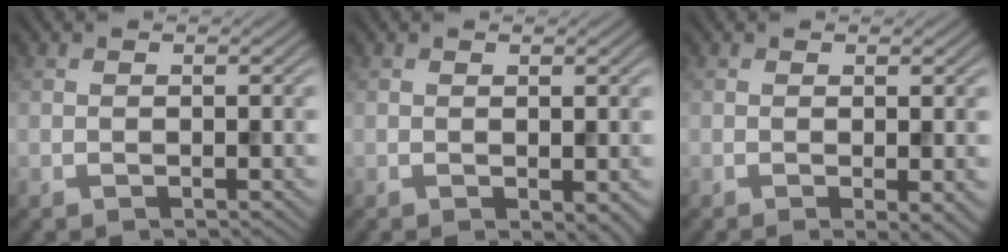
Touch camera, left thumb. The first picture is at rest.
{"total": 1.7, "force": [-0.3, 0.9, 1.4], "torque": [-0.021, -0.009, -0.001]}
{"total": 2.0, "force": [-0.2, 0.4, 2.0], "torque": [-0.031, -0.008, -0.004]}